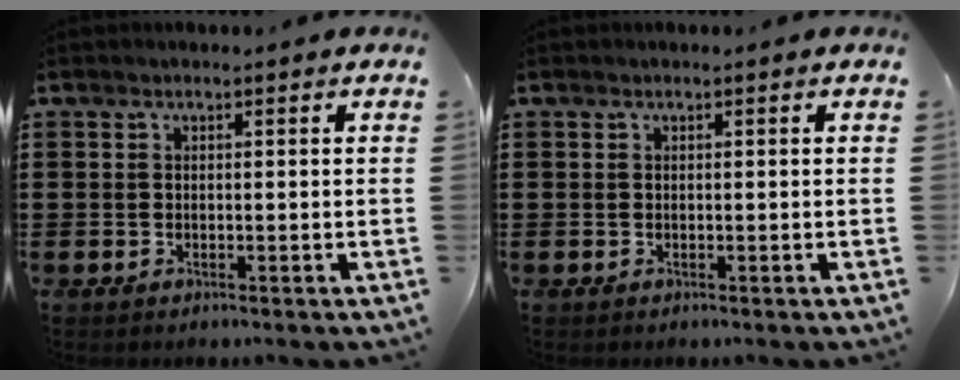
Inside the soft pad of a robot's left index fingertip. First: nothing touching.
{"total": 0.0}